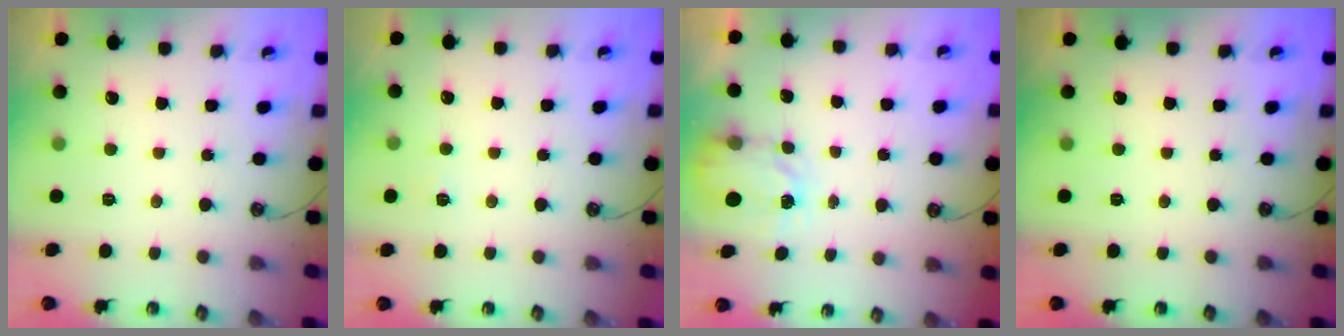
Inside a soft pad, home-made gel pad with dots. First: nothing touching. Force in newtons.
{"total": 2.7, "press": 2.6, "slide": 0.4}
{"total": 3.8, "press": 3.8, "slide": 0.1}
{"total": 0.0}